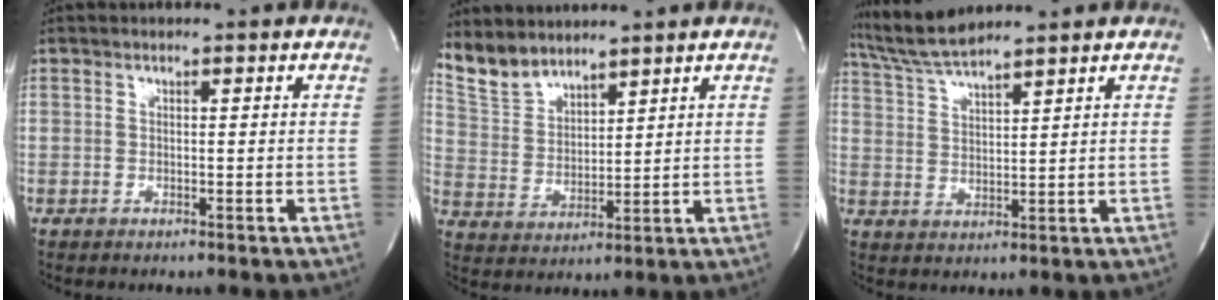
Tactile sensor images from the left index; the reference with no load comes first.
{"total": 7.4, "force": [6.9, 2.4, 1.1], "torque": [-0.035, 0.010, 0.156]}
{"total": 7.0, "force": [6.5, -0.6, 2.4], "torque": [-0.062, 0.013, 0.135]}